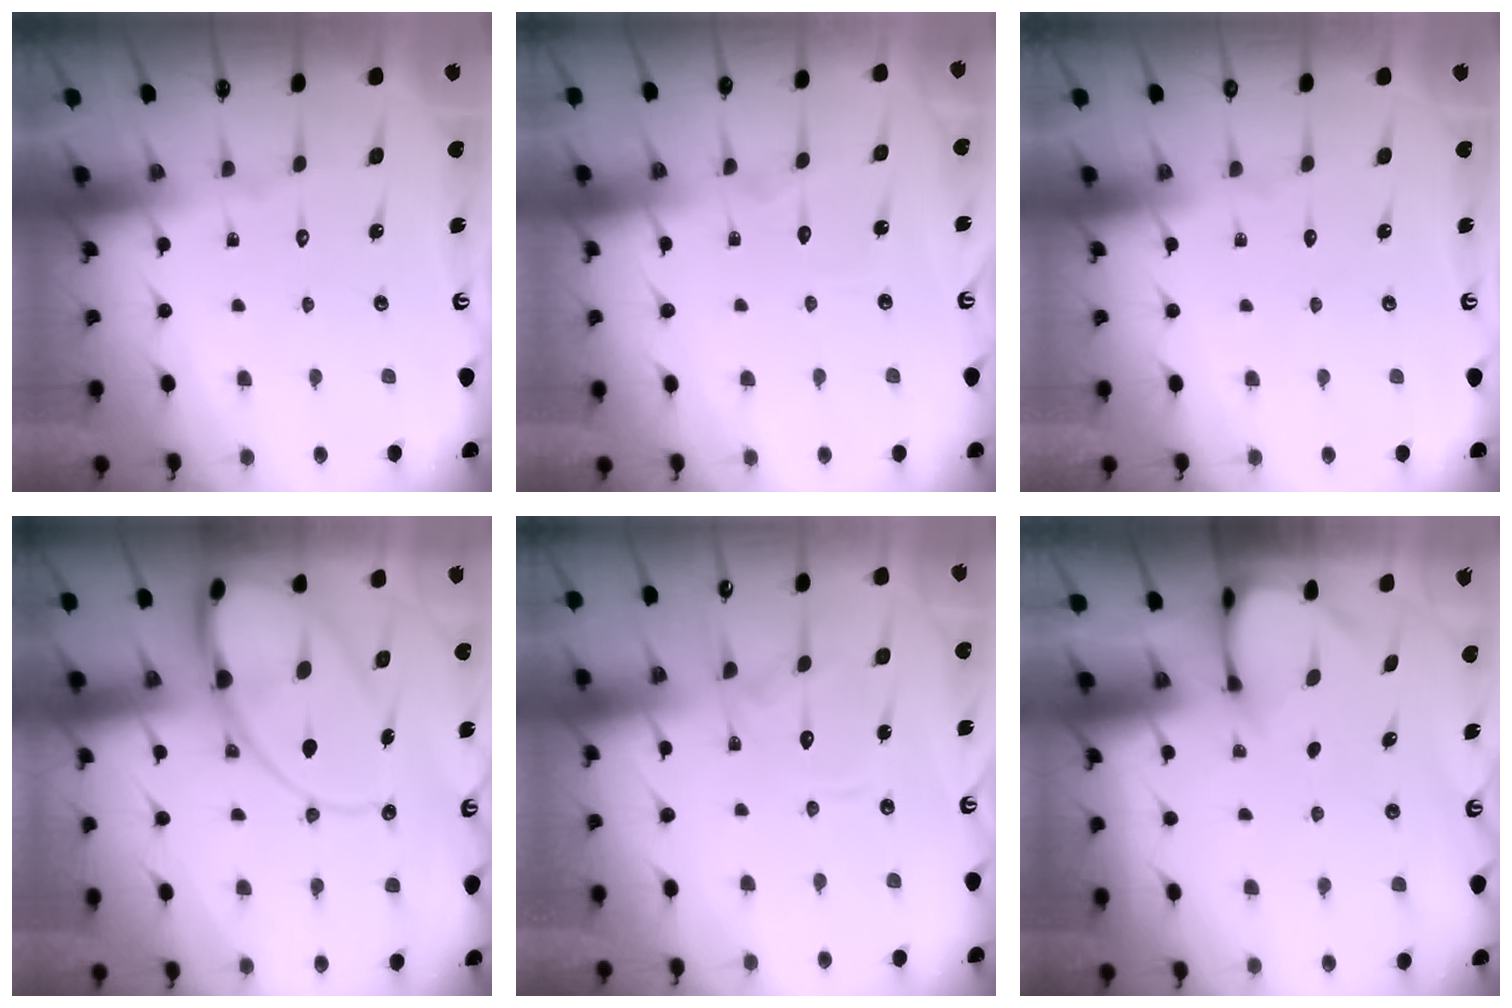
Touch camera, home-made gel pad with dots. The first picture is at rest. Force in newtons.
{"total": 4.1, "press": 4.0, "slide": 0.3}
{"total": 0.0}
{"total": 19.3, "press": 19.2, "slide": 2.0}
{"total": 12.7, "press": 12.6, "slide": 1.3}
{"total": 3.2, "press": 3.2, "slide": 0.3}